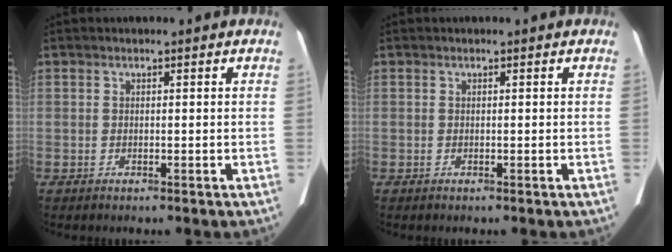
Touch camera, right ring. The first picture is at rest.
{"total": 0.0}